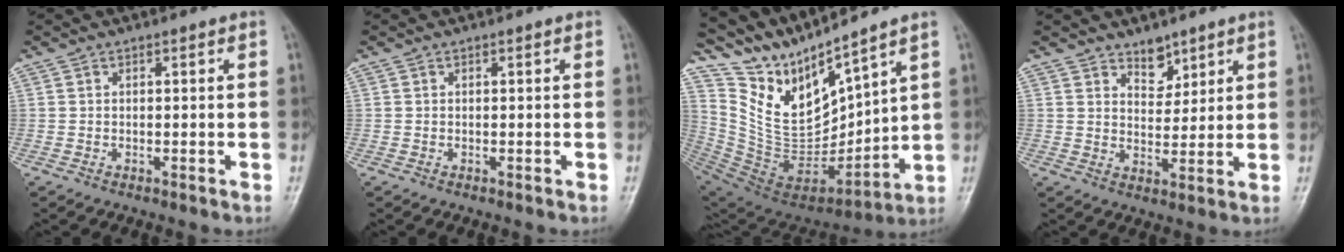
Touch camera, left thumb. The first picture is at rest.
{"total": 0.0}
{"total": 16.3, "force": [13.9, 3.8, 7.5], "torque": [-0.112, -0.089, 0.292]}
{"total": 4.6, "force": [3.4, 2.6, 1.7], "torque": [-0.001, -0.028, 0.059]}